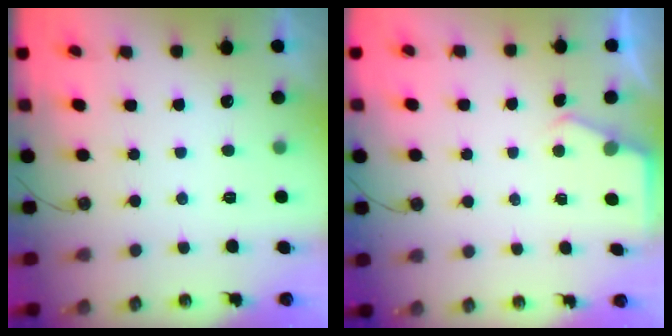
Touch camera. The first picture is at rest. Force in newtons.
{"total": 2.3, "press": 2.3, "slide": 0.3}